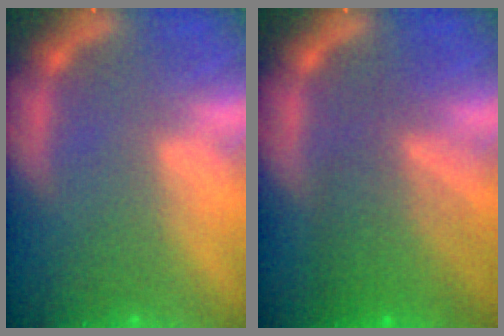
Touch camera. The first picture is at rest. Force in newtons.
{"total": 6.5}